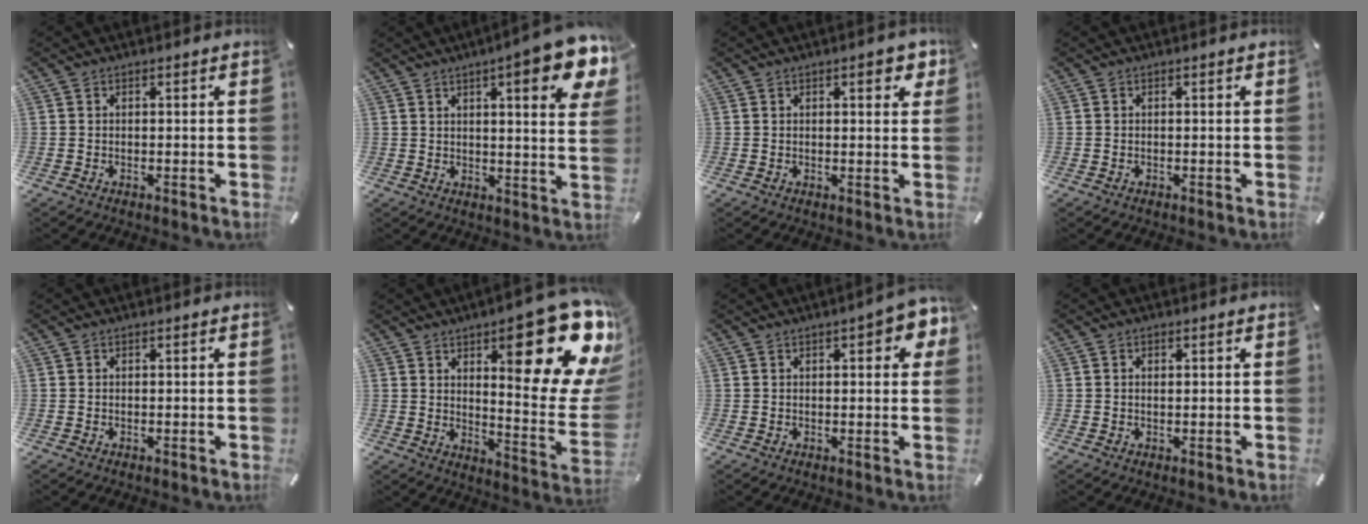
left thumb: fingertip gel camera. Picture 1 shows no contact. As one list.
[{"total": 13.0, "force": [7.2, 2.7, 10.5], "torque": [-0.144, -0.036, 0.111]}, {"total": 4.2, "force": [1.9, 1.6, 3.4], "torque": [-0.040, -0.007, 0.025]}, {"total": 0.0}, {"total": 0.0}, {"total": 27.4, "force": [14.0, 9.9, 21.4], "torque": [-0.269, -0.104, 0.230]}, {"total": 6.4, "force": [2.5, 2.4, 5.4], "torque": [-0.067, -0.008, 0.035]}, {"total": 1.0, "force": [0.2, 0.6, 0.7], "torque": [-0.017, 0.003, 0.003]}]